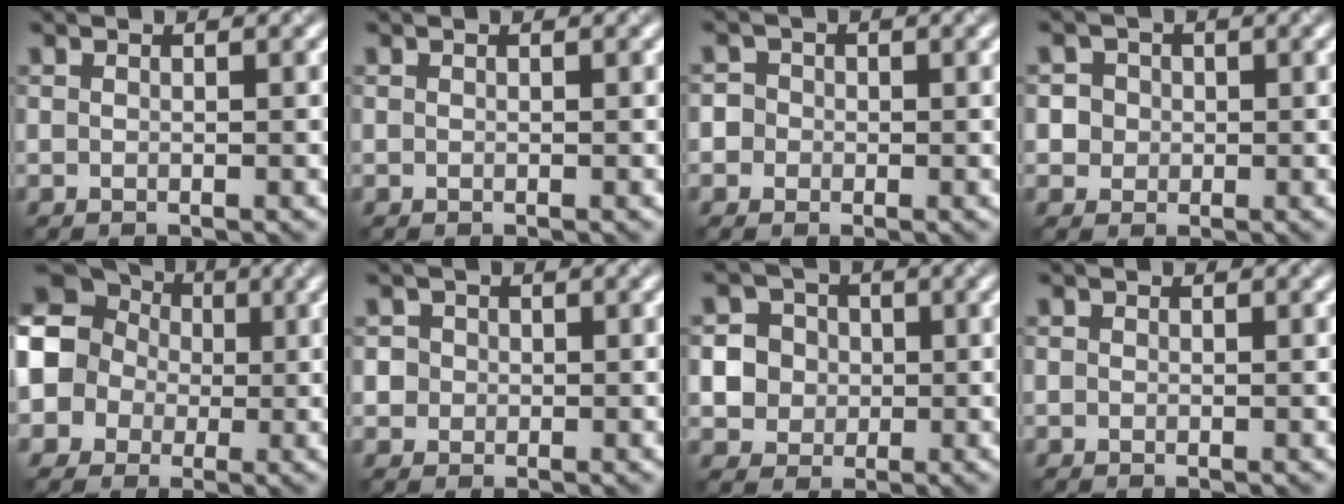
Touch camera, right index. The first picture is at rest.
{"total": 0.0}
{"total": 3.0, "force": [0.0, 2.8, 1.0], "torque": [0.009, 0.022, -0.029]}
{"total": 3.9, "force": [0.8, 3.6, 1.3], "torque": [-0.004, 0.022, 0.004]}
{"total": 11.2, "force": [1.0, 10.2, 4.5], "torque": [-0.118, 0.028, -0.026]}
{"total": 3.0, "force": [0.6, 2.8, 1.0], "torque": [0.000, 0.016, -0.003]}
{"total": 6.7, "force": [0.2, 6.5, 2.0], "torque": [-0.038, 0.030, -0.004]}
{"total": 0.5, "force": [-0.1, 0.5, 0.1], "torque": [0.003, -0.006, -0.003]}